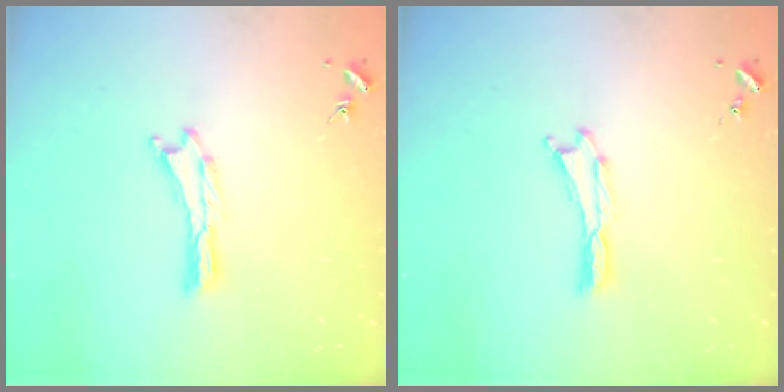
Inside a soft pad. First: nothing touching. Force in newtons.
{"total": 0.0}